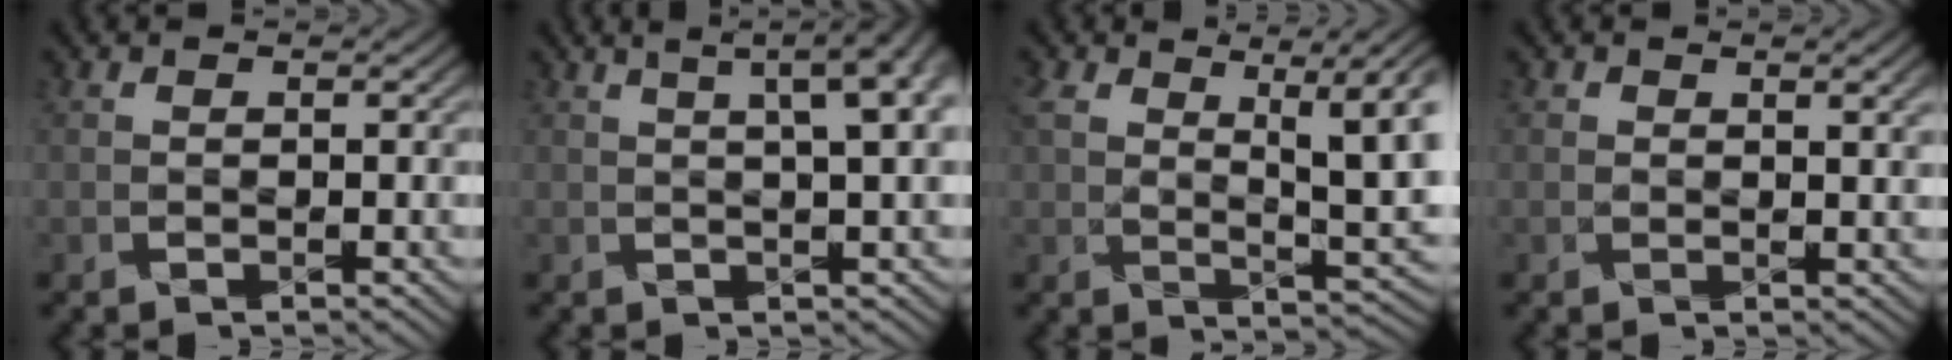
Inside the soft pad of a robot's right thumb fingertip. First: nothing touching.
{"total": 8.8, "force": [3.5, 2.7, 7.6], "torque": [-0.065, 0.044, 0.026]}
{"total": 12.0, "force": [3.9, 4.9, 10.2], "torque": [-0.186, 0.002, 0.061]}
{"total": 2.1, "force": [1.1, 0.6, 1.6], "torque": [-0.022, 0.000, 0.018]}